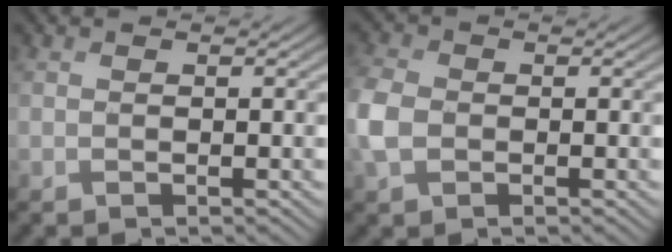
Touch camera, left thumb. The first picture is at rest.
{"total": 4.3, "force": [-1.3, 3.1, 2.6], "torque": [-0.076, 0.000, -0.037]}